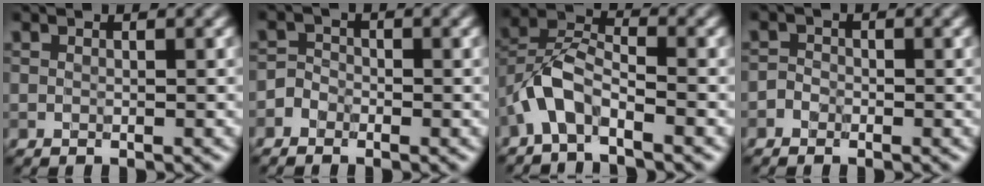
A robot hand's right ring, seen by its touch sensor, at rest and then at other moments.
{"total": 1.7, "force": [-1.1, 1.3, 0.4], "torque": [0.001, 0.010, -0.025]}
{"total": 4.3, "force": [-2.6, 1.6, 3.0], "torque": [-0.055, 0.014, -0.058]}
{"total": 1.2, "force": [-0.7, 0.9, 0.3], "torque": [0.004, 0.003, -0.019]}